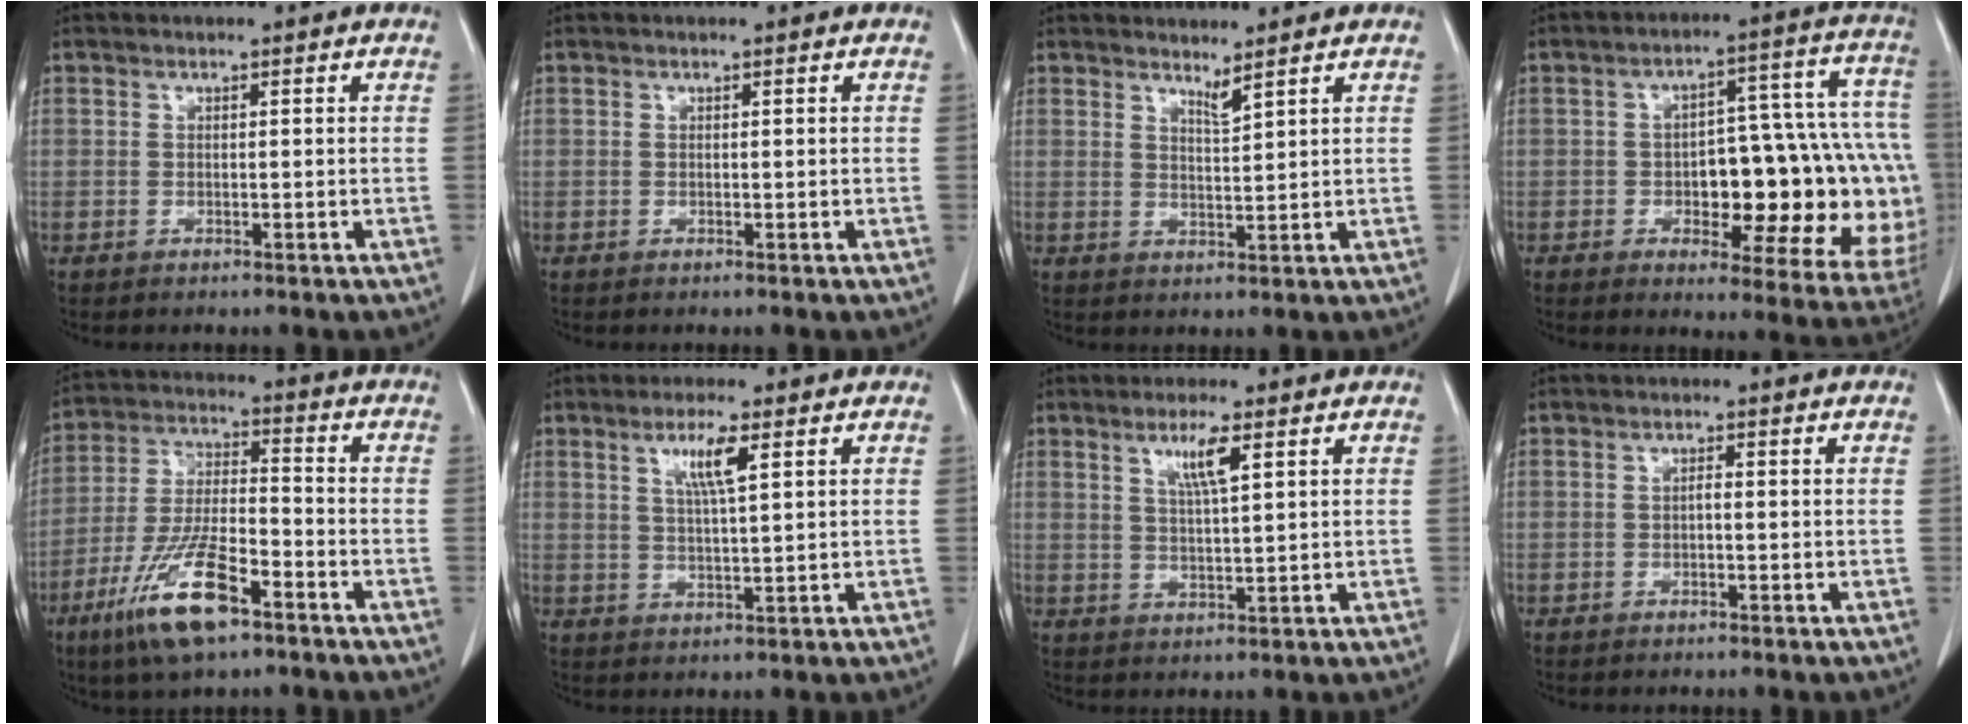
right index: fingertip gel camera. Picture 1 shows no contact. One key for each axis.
{"total": 0.0}
{"total": 2.0, "fx": 1.8, "fy": -0.4, "fz": 0.8, "tx": -0.015, "ty": -0.014, "tz": 0.036}
{"total": 22.6, "fx": -3.2, "fy": 8.2, "fz": 20.8, "tx": -0.187, "ty": 0.046, "tz": -0.017}
{"total": 13.4, "fx": -7.6, "fy": 3.1, "fz": 10.5, "tx": -0.215, "ty": -0.017, "tz": -0.139}
{"total": 5.0, "fx": 2.3, "fy": 0.2, "fz": 4.5, "tx": -0.084, "ty": -0.001, "tz": 0.041}
{"total": 4.6, "fx": 2.3, "fy": 0.1, "fz": 4.0, "tx": -0.073, "ty": -0.003, "tz": 0.041}
{"total": 0.8, "fx": -0.1, "fy": 0.2, "fz": 0.7, "tx": -0.014, "ty": 0.003, "tz": -0.002}